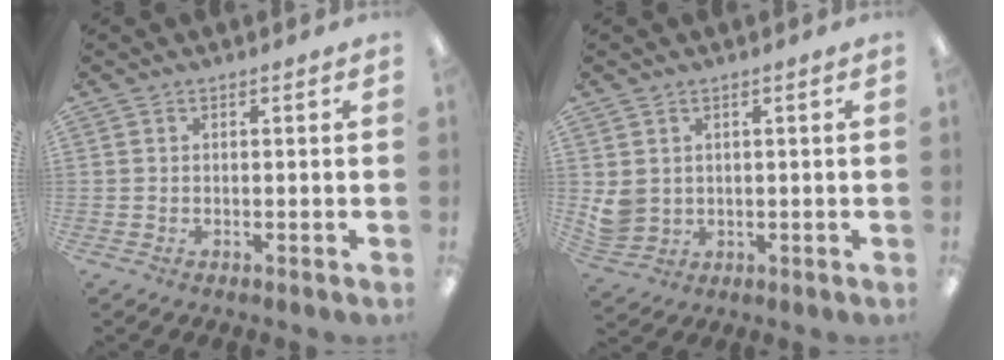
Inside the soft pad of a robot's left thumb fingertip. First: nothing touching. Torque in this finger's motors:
{"motor_torque": [0.63, 0.87, 0.53, -0.33, 0.01]}